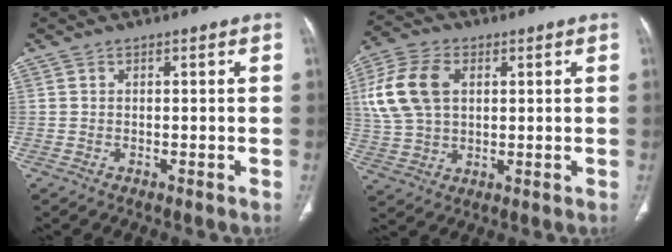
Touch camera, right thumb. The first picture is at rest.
{"total": 13.0, "force": [3.1, 8.6, 9.2], "torque": [-0.189, 0.007, 0.061]}